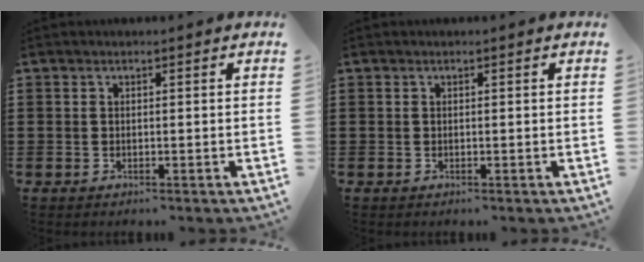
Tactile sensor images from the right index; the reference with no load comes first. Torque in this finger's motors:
{"motor_torque": [-0.04, -0.04, 0.00, -0.01]}